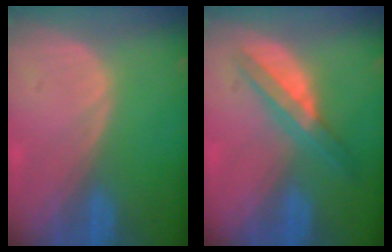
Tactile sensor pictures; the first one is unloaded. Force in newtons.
{"total": 6.0, "press": 5.4, "slide": 2.7}